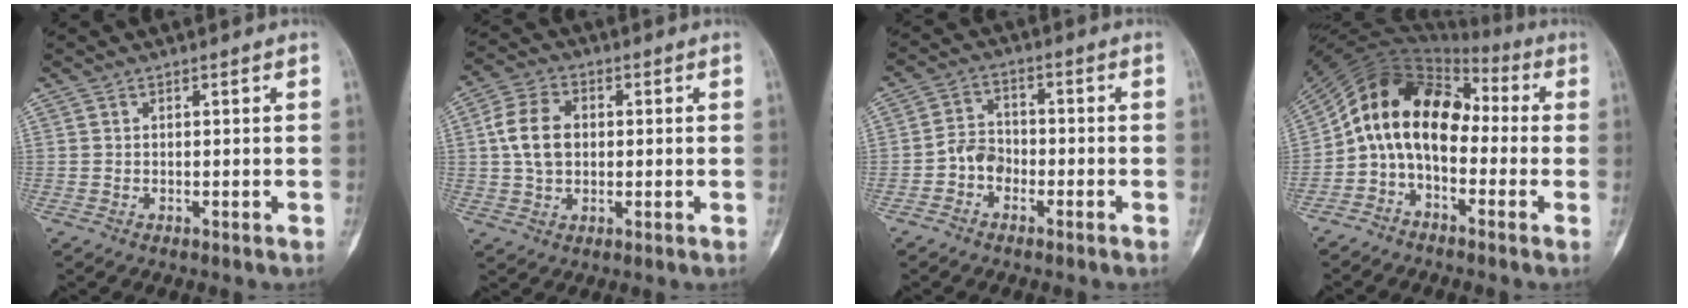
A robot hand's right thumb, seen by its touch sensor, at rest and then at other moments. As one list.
[{"total": 9.0, "force": [0.9, 6.4, 6.2], "torque": [-0.106, 0.010, 0.013]}, {"total": 4.8, "force": [-2.1, 3.7, 2.3], "torque": [-0.024, 0.025, -0.048]}, {"total": 13.5, "force": [-1.8, 9.2, 9.8], "torque": [-0.150, 0.077, -0.048]}]